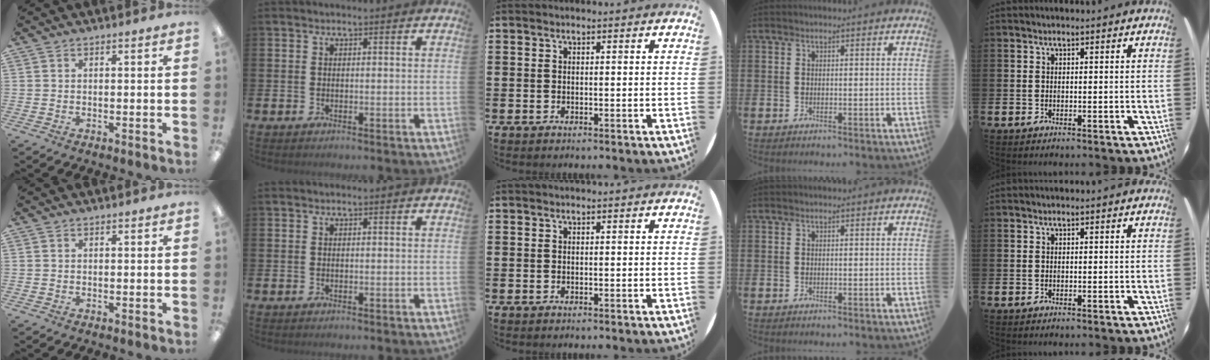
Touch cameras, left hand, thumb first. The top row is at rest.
{}